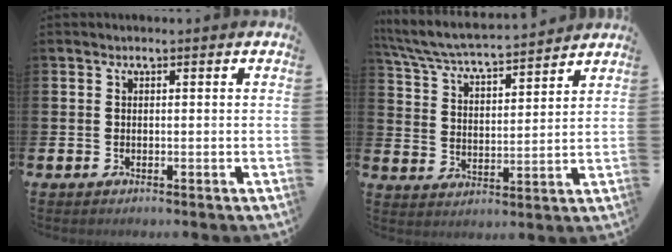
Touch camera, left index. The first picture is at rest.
{"total": 6.1, "force": [5.8, 0.5, 1.8], "torque": [-0.064, -0.042, 0.098]}